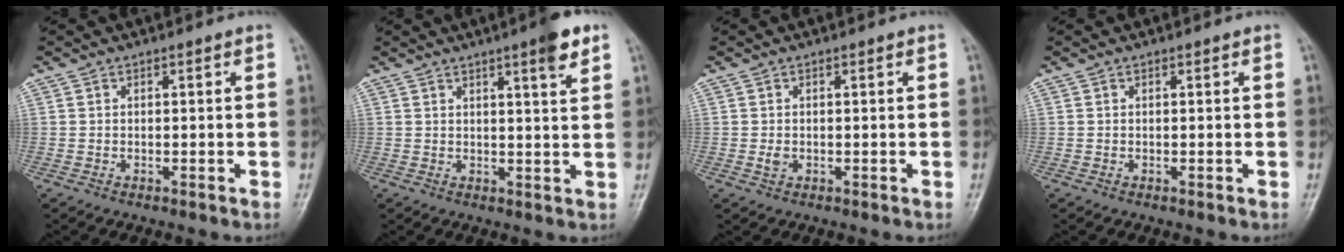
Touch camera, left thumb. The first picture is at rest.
{"total": 5.9, "force": [3.5, 0.7, 4.7], "torque": [-0.060, -0.017, 0.045]}
{"total": 1.2, "force": [-0.1, 0.9, 0.8], "torque": [-0.012, -0.001, -0.001]}
{"total": 0.0}